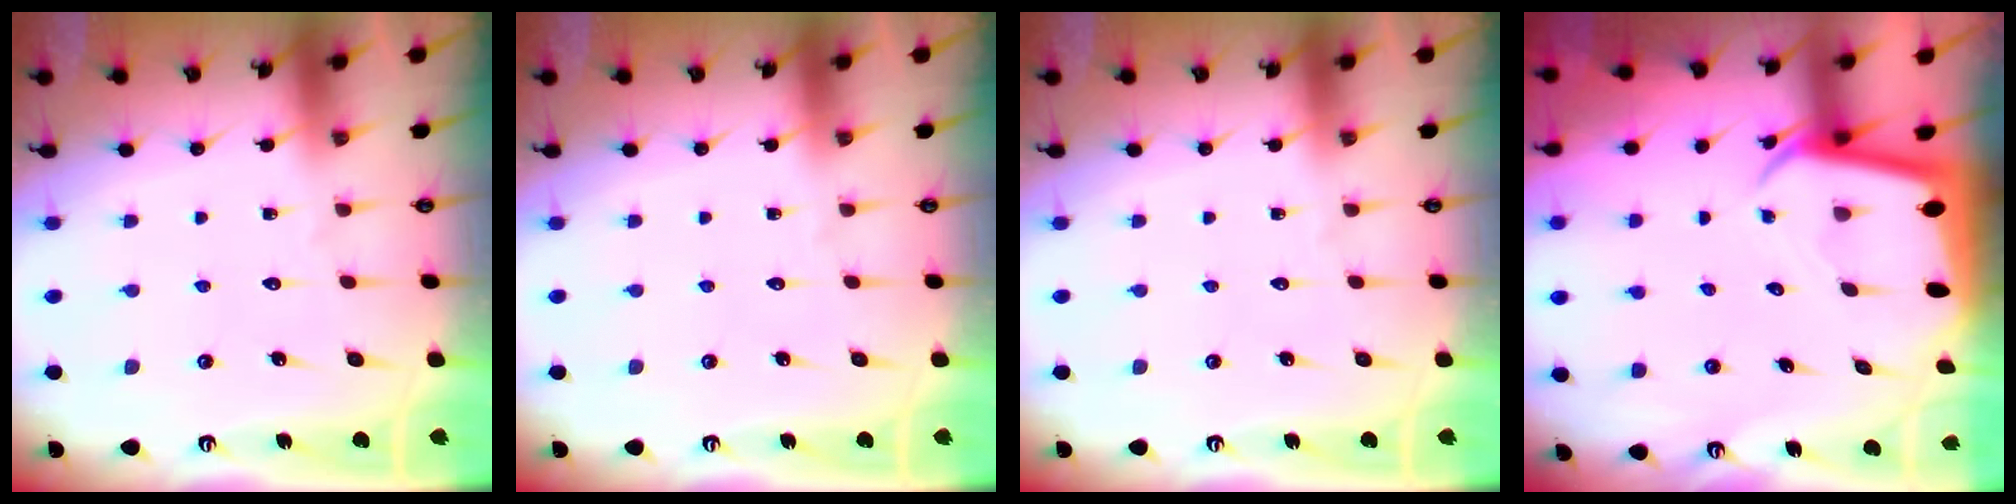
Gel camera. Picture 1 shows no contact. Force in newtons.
{"total": 0.0}
{"total": 0.0}
{"total": 2.8, "press": 2.8, "slide": 0.1}